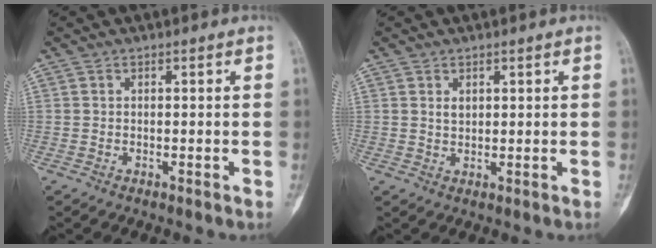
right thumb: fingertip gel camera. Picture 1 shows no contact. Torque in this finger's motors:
{"motor_torque": [0.47, 0.31, 0.16, 0.17, -0.01]}